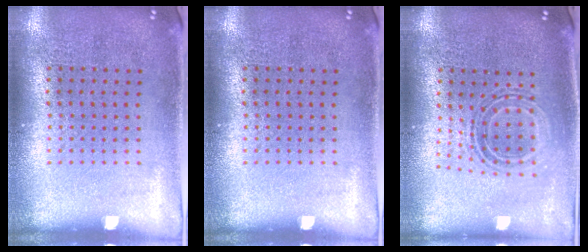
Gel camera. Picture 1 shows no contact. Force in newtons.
{"total": 0.0}
{"total": 0.9, "press": 0.8, "slide": 0.3}